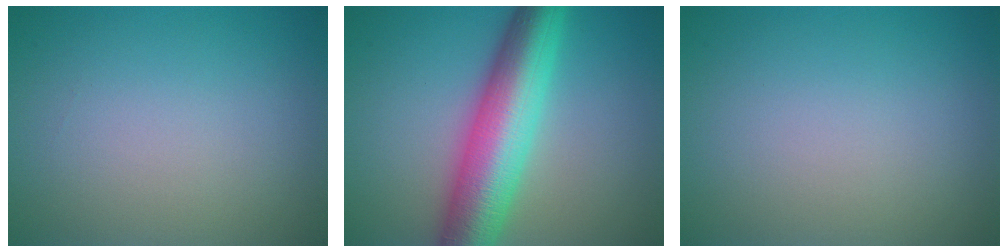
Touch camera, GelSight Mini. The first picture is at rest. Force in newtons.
{"total": 9.6, "press": 9.6, "slide": 0.1}
{"total": 0.0}